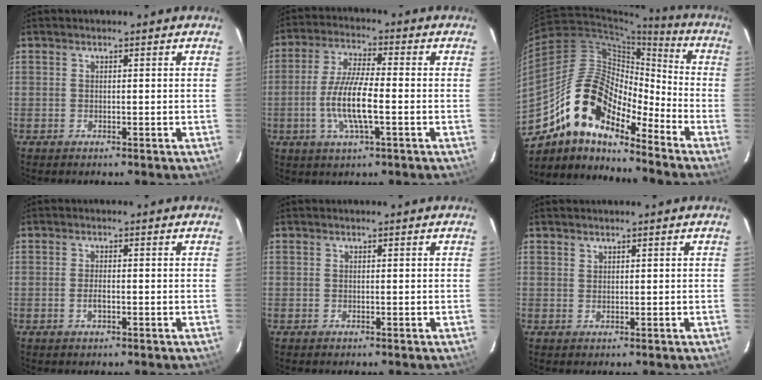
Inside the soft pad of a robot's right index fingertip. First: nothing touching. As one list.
[{"total": 10.0, "force": [-2.4, 2.0, 9.5], "torque": [-0.191, -0.003, -0.050]}, {"total": 16.8, "force": [-12.2, 6.2, 9.7], "torque": [-0.164, 0.006, -0.244]}, {"total": 1.9, "force": [-0.6, 0.8, 1.6], "torque": [-0.032, 0.000, -0.011]}, {"total": 0.0}, {"total": 0.8, "force": [0.7, 0.3, 0.1], "torque": [-0.001, 0.002, 0.014]}]